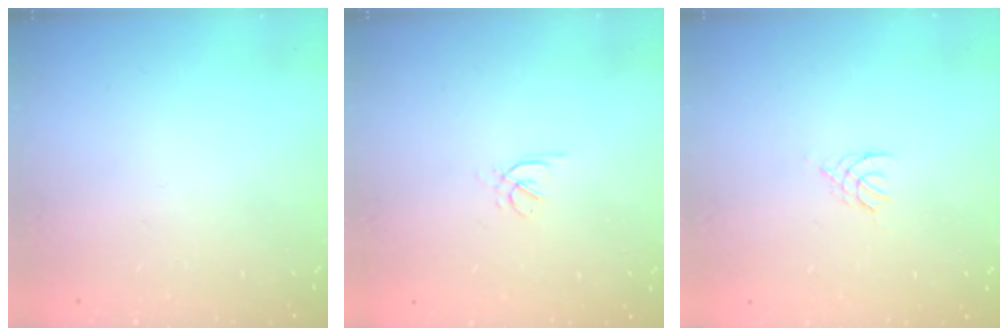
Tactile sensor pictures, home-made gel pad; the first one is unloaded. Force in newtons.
{"total": 1.6, "press": 1.5, "slide": 0.5}
{"total": 2.0, "press": 1.9, "slide": 0.4}